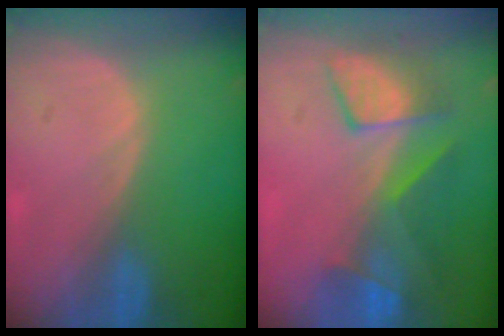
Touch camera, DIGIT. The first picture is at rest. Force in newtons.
{"total": 8.0, "press": 7.7, "slide": 2.2}